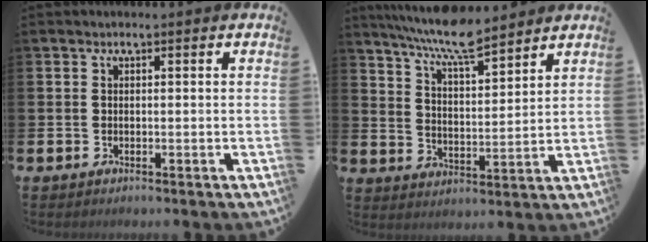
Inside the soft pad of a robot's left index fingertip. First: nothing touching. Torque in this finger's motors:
{"motor_torque": [0.97, -1.17, 0.34, 0.21]}